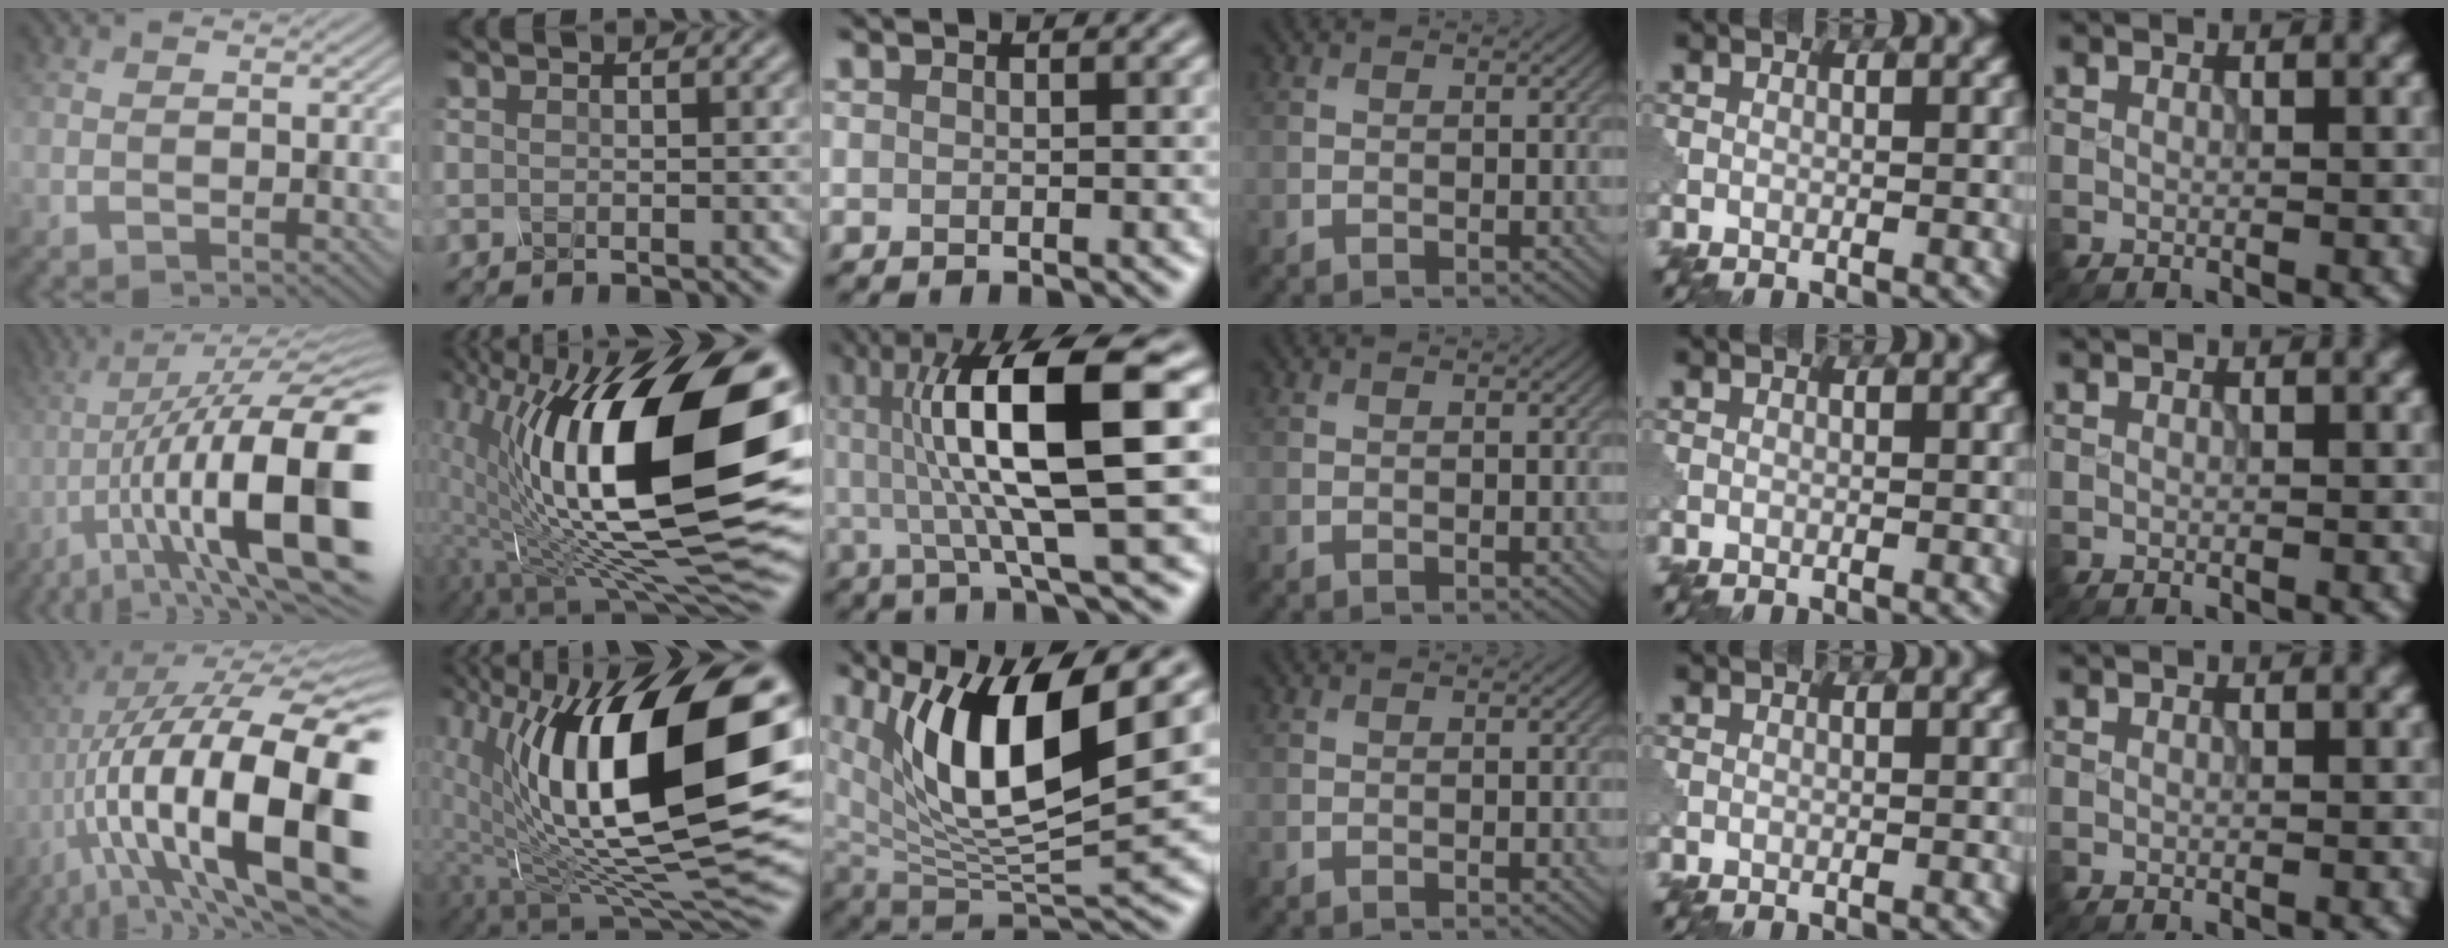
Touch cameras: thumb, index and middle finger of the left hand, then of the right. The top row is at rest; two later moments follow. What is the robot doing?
{"motion": "shake", "object": "plastic piggy bank"}